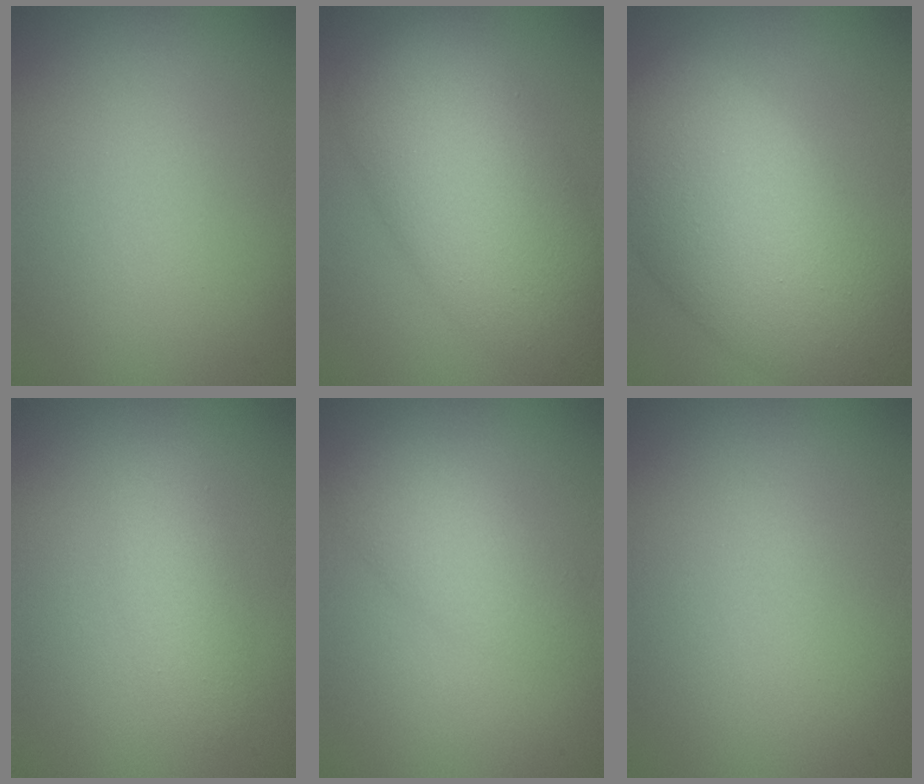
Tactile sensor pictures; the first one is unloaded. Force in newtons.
{"total": 9.5, "press": 9.4, "slide": 0.3}
{"total": 12.3, "press": 12.3, "slide": 0.7}
{"total": 2.4, "press": 2.4, "slide": 0.0}
{"total": 2.9, "press": 2.9, "slide": 0.1}
{"total": 0.0}